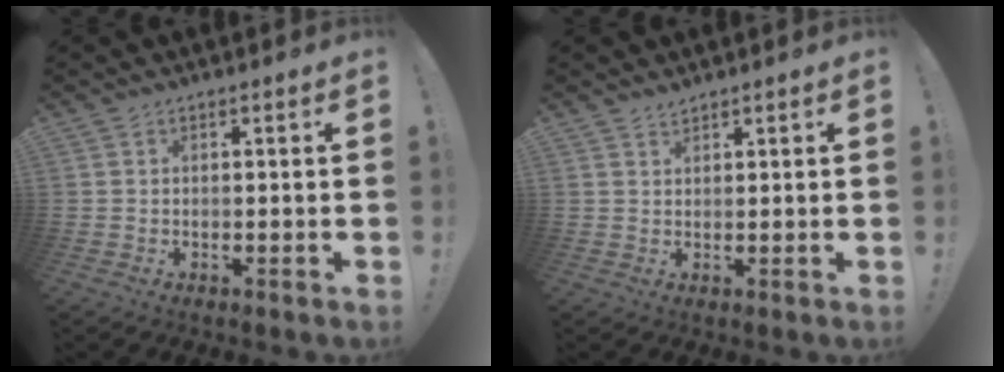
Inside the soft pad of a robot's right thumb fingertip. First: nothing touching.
{"total": 1.8, "force": [1.7, 0.5, 0.3], "torque": [0.000, -0.011, 0.031]}